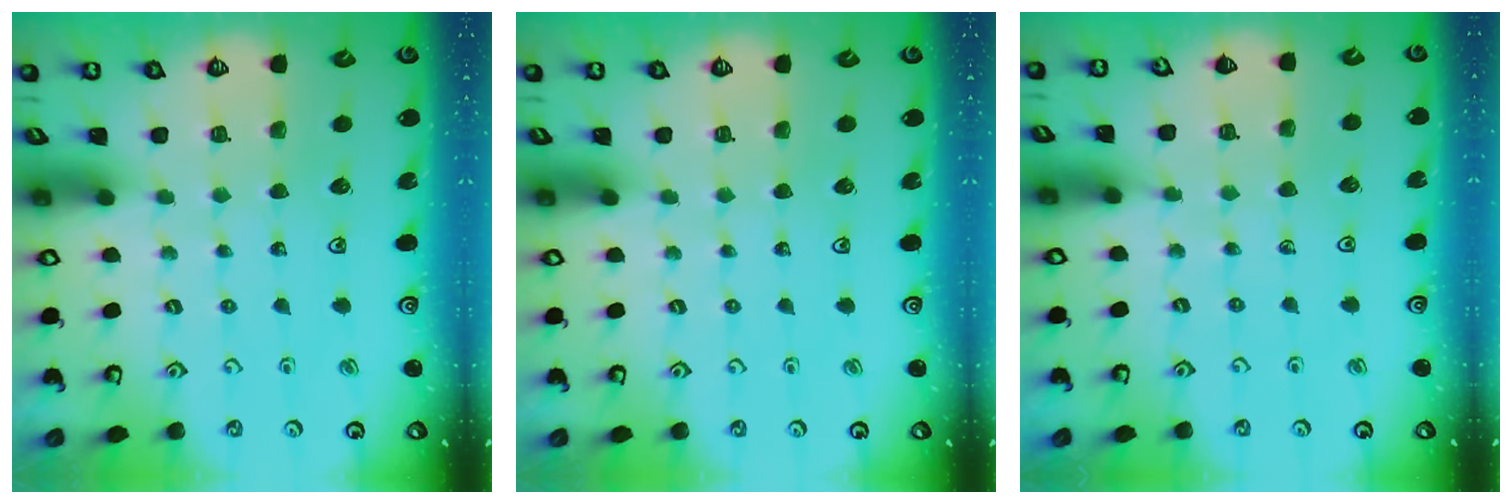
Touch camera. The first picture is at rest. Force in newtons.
{"total": 0.0}
{"total": 4.4, "press": 4.1, "slide": 1.3}